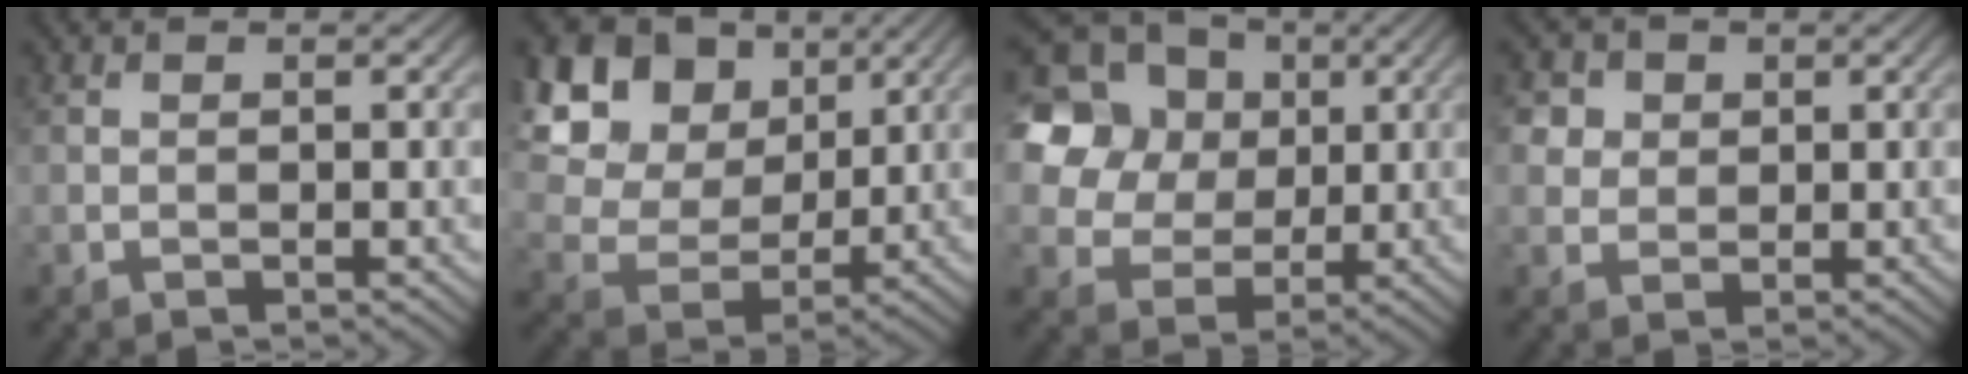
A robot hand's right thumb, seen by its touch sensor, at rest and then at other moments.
{"total": 17.4, "force": [8.2, 12.6, 8.8], "torque": [-0.244, 0.042, 0.190]}
{"total": 18.6, "force": [7.3, 15.2, 7.8], "torque": [-0.240, 0.034, 0.139]}
{"total": 4.5, "force": [2.1, 3.6, 1.6], "torque": [-0.059, -0.003, 0.037]}